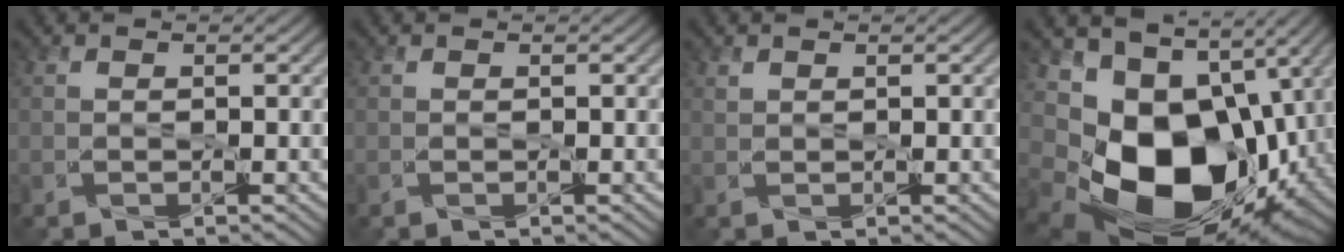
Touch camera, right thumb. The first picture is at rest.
{"total": 0.0}
{"total": 0.5, "force": [0.5, 0.3, 0.1], "torque": [-0.006, -0.001, 0.012]}
{"total": 18.4, "force": [-1.4, 13.7, 12.3], "torque": [-0.232, -0.056, 0.009]}